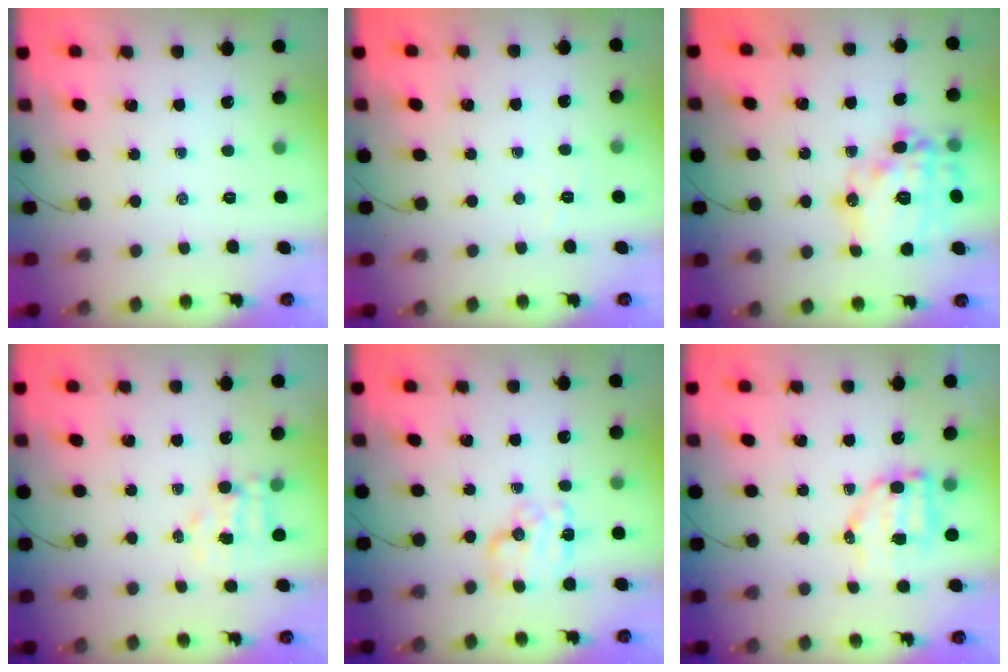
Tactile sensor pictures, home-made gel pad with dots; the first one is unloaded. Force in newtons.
{"total": 2.5, "press": 2.4, "slide": 0.7}
{"total": 19.7, "press": 19.6, "slide": 2.1}
{"total": 3.7, "press": 3.7, "slide": 0.6}
{"total": 9.7, "press": 9.7, "slide": 0.2}
{"total": 7.6, "press": 7.5, "slide": 1.2}